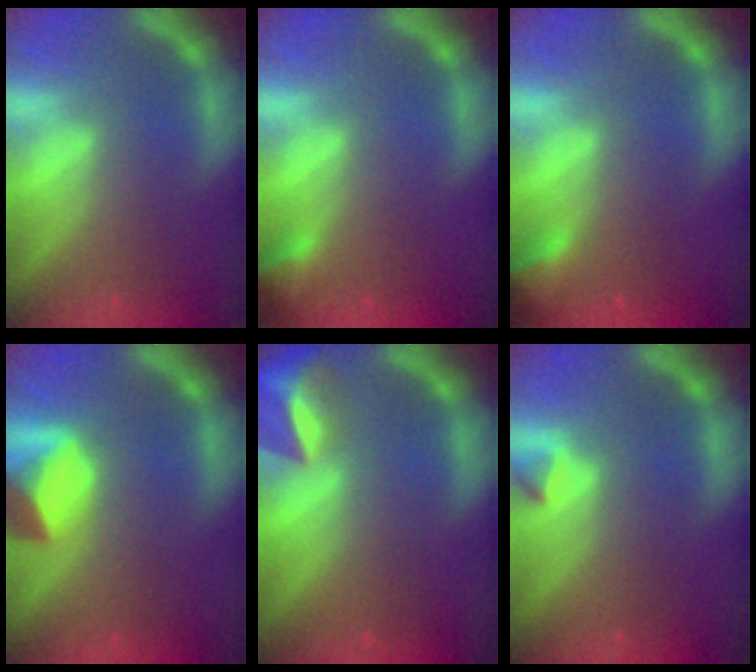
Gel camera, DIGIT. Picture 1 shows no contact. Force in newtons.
{"total": 1.9}
{"total": 2.4}
{"total": 4.9}
{"total": 6.0}
{"total": 0.9}